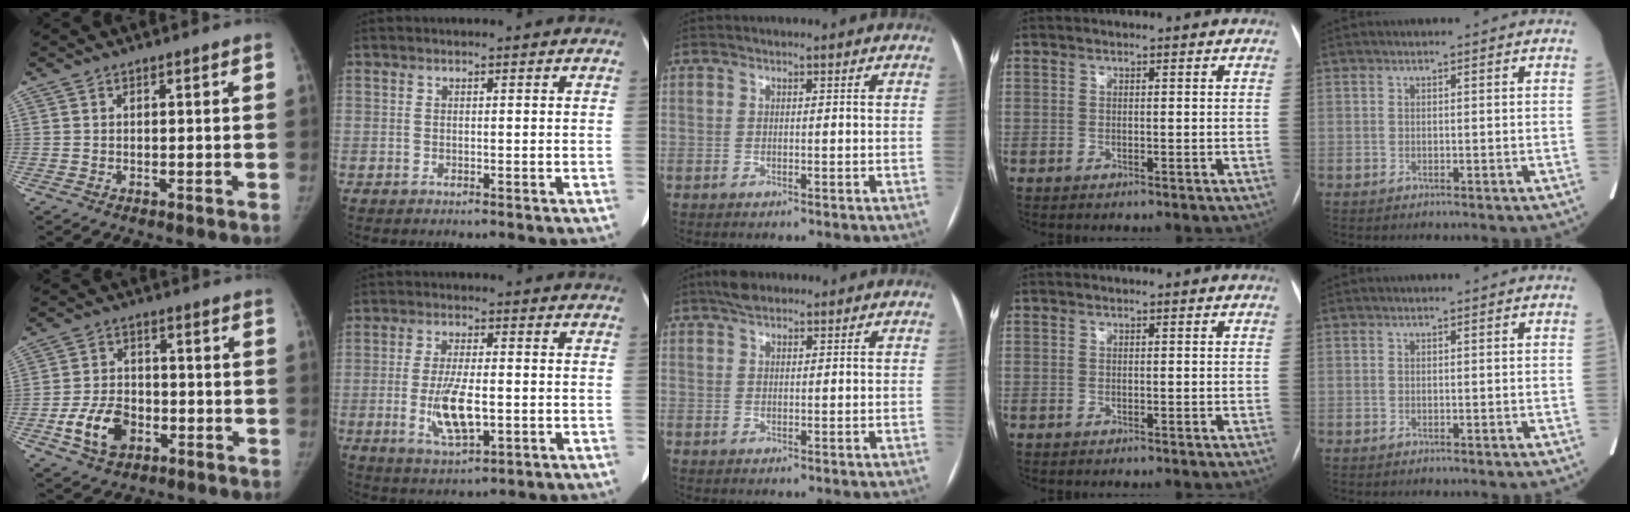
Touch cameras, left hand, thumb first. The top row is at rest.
{"thumb": {"total": 9.7, "force": [-3.7, 6.7, 5.9], "torque": [-0.094, 0.019, -0.064]}, "index": {"total": 8.1, "force": [-1.6, 2.4, 7.5], "torque": [-0.152, -0.007, -0.023]}, "middle": {"total": 3.2, "force": [2.4, 1.3, 1.5], "torque": [-0.031, 0.015, 0.041]}}